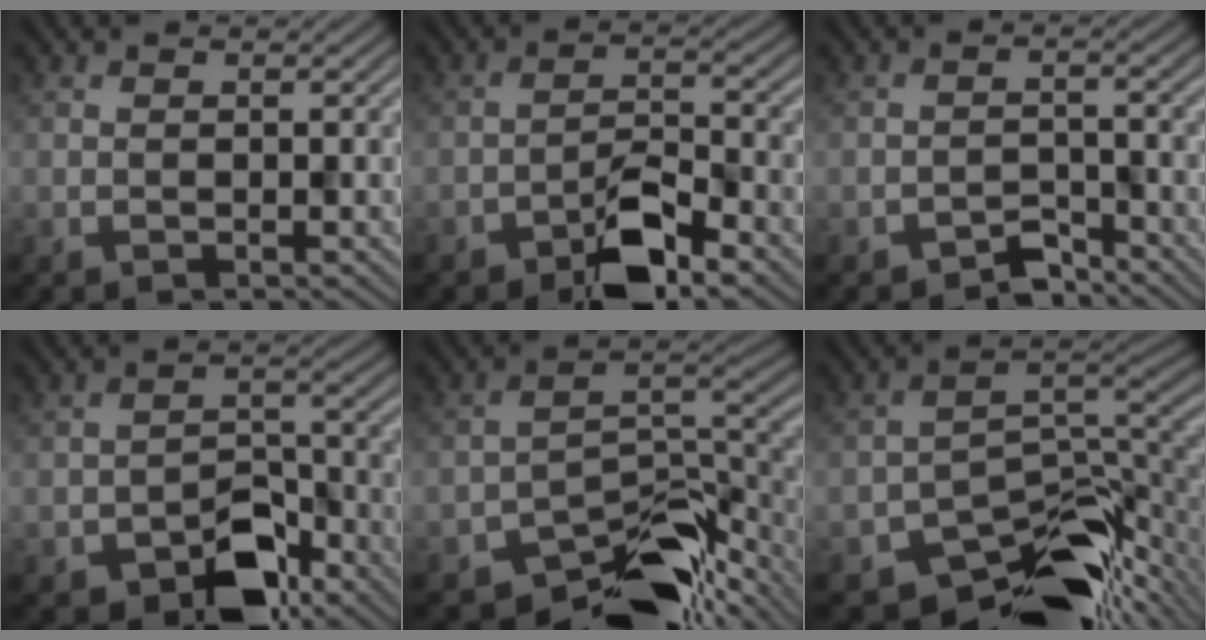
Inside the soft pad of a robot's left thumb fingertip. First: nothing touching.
{"total": 6.7, "force": [-4.2, 2.4, 4.6], "torque": [-0.072, 0.011, -0.078]}
{"total": 3.1, "force": [-2.6, 1.3, 1.0], "torque": [-0.015, 0.006, -0.051]}
{"total": 7.3, "force": [-4.4, 4.1, 4.0], "torque": [-0.059, 0.000, -0.085]}
{"total": 12.2, "force": [-9.4, 5.1, 5.9], "torque": [-0.084, -0.011, -0.155]}
{"total": 13.1, "force": [-9.4, 6.3, 6.6], "torque": [-0.111, -0.026, -0.143]}